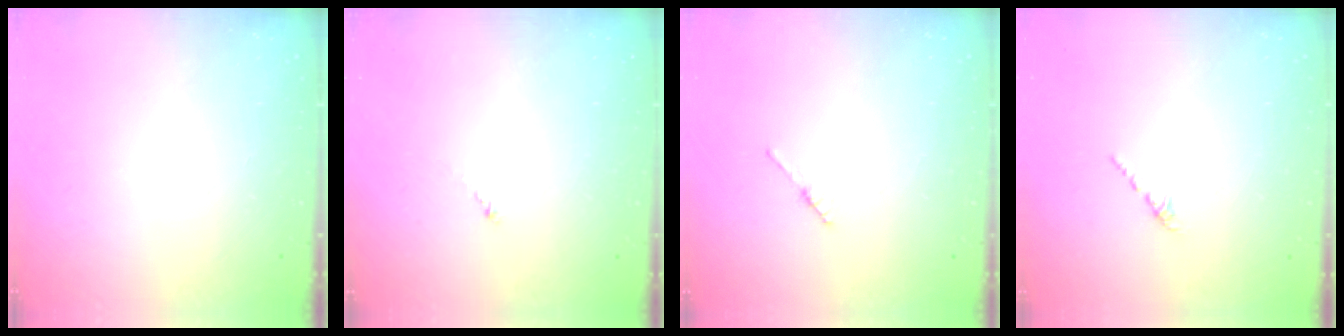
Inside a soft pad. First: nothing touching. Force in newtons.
{"total": 0.0}
{"total": 2.1, "press": 2.1, "slide": 0.1}
{"total": 1.6, "press": 1.5, "slide": 0.6}